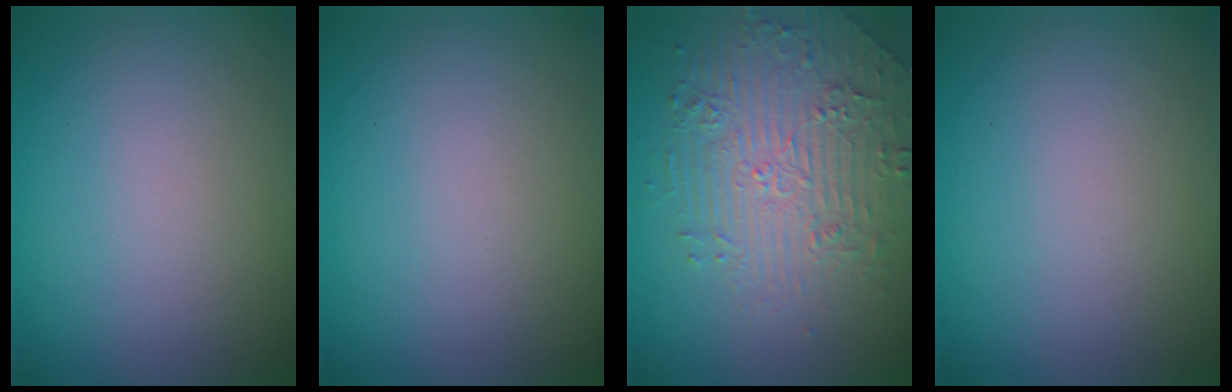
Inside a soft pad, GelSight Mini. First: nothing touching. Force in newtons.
{"total": 0.0}
{"total": 4.4, "press": 4.0, "slide": 1.8}
{"total": 0.0}